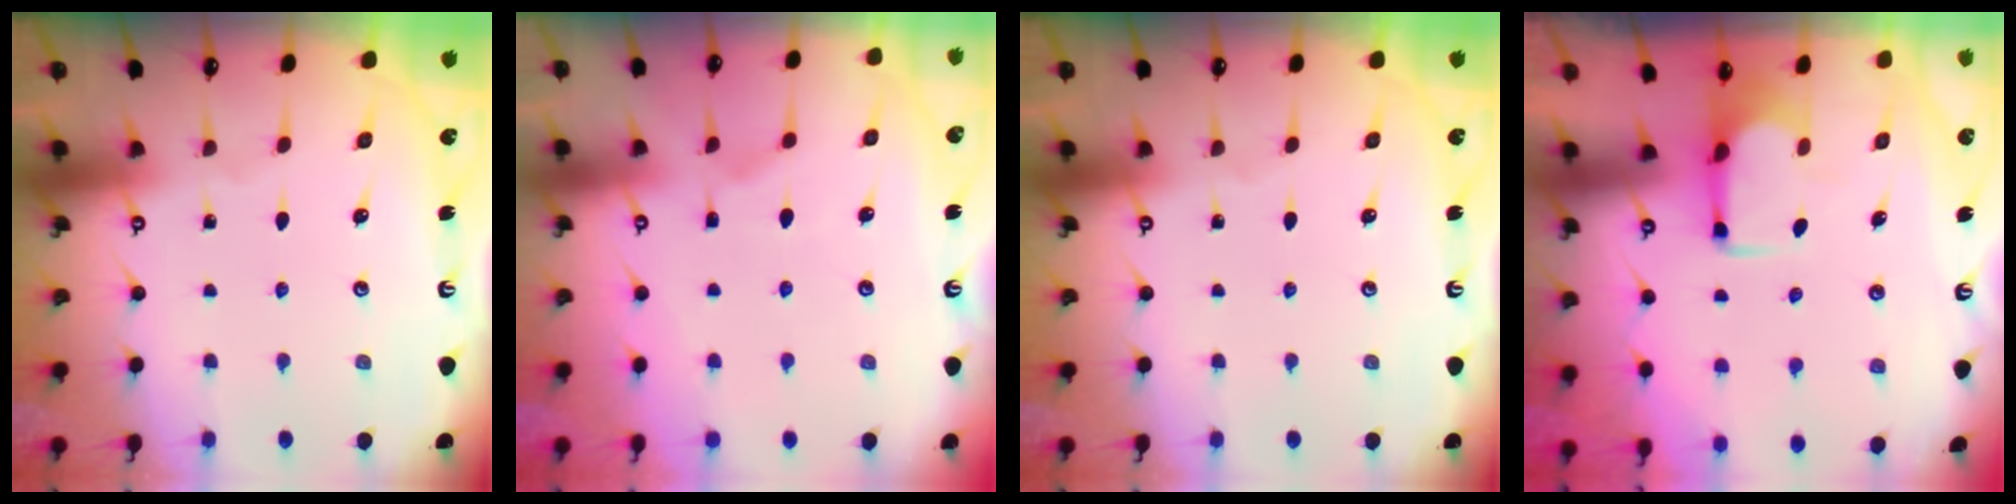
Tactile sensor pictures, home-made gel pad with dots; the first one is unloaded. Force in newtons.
{"total": 2.0, "press": 1.5, "slide": 1.3}
{"total": 0.0}
{"total": 1.8, "press": 1.6, "slide": 0.7}